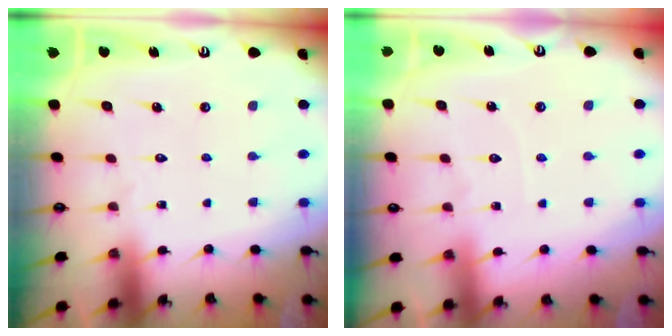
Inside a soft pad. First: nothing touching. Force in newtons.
{"total": 3.9, "press": 3.8, "slide": 0.5}